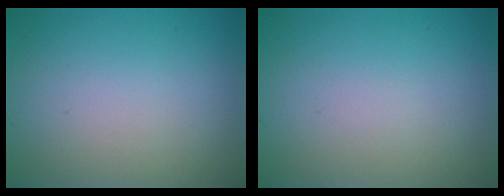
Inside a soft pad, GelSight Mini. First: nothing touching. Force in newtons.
{"total": 0.0}